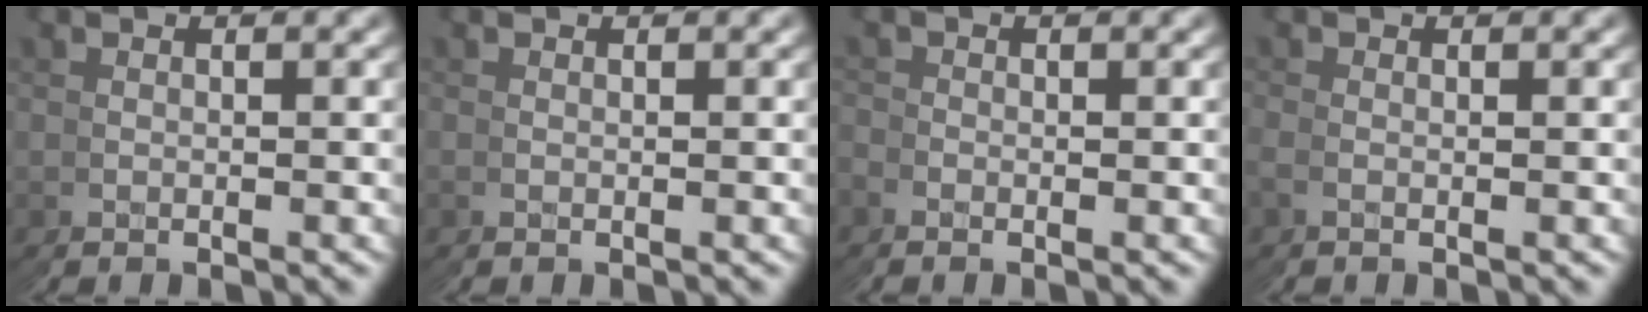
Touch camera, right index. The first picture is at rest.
{"total": 0.0}
{"total": 2.1, "force": [-1.1, -0.2, -1.8], "torque": [0.036, 0.005, -0.027]}
{"total": 0.9, "force": [0.1, -0.8, -0.4], "torque": [0.005, 0.007, -0.002]}